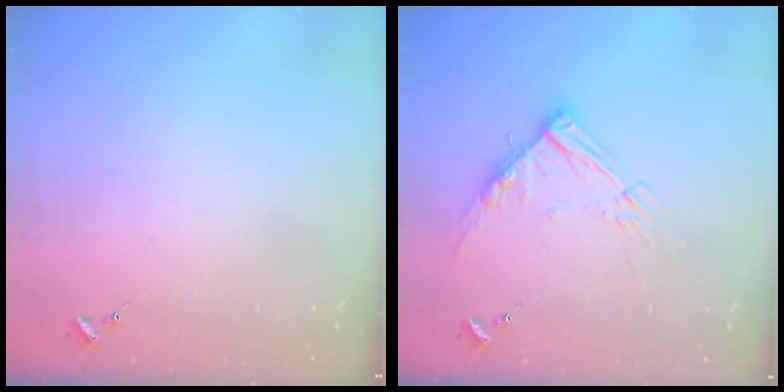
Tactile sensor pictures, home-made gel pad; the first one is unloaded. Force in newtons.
{"total": 12.3, "press": 12.2, "slide": 1.3}